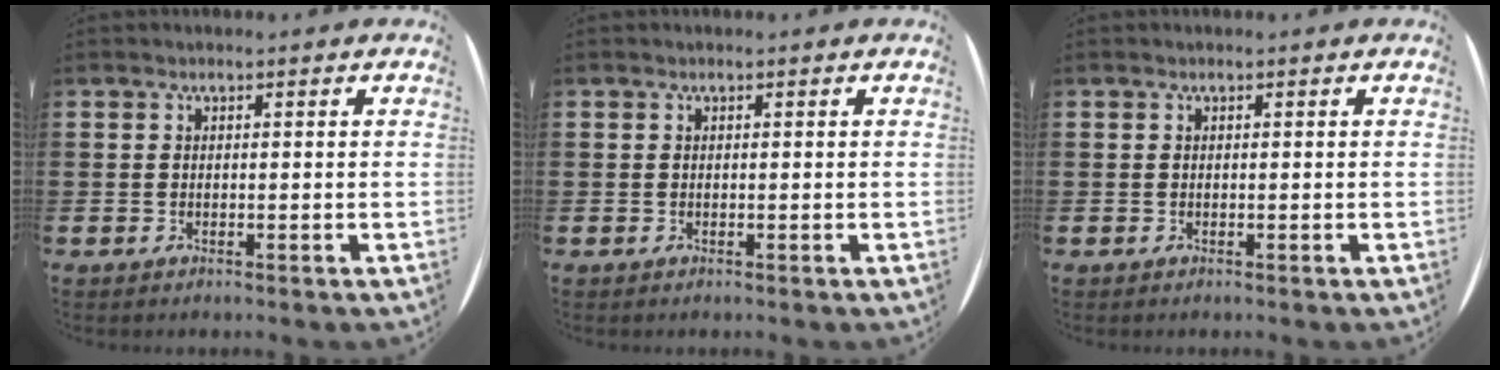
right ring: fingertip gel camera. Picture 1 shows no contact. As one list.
[{"total": 0.0}, {"total": 0.0}]